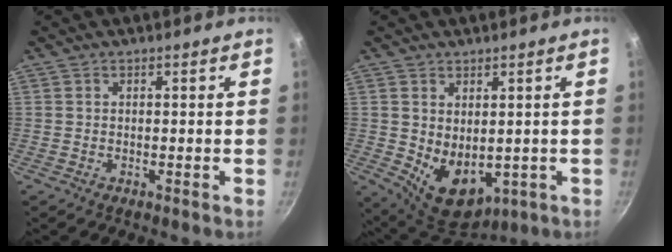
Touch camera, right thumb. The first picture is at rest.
{"total": 10.1, "force": [-0.2, 6.9, 7.4], "torque": [-0.090, -0.023, 0.022]}